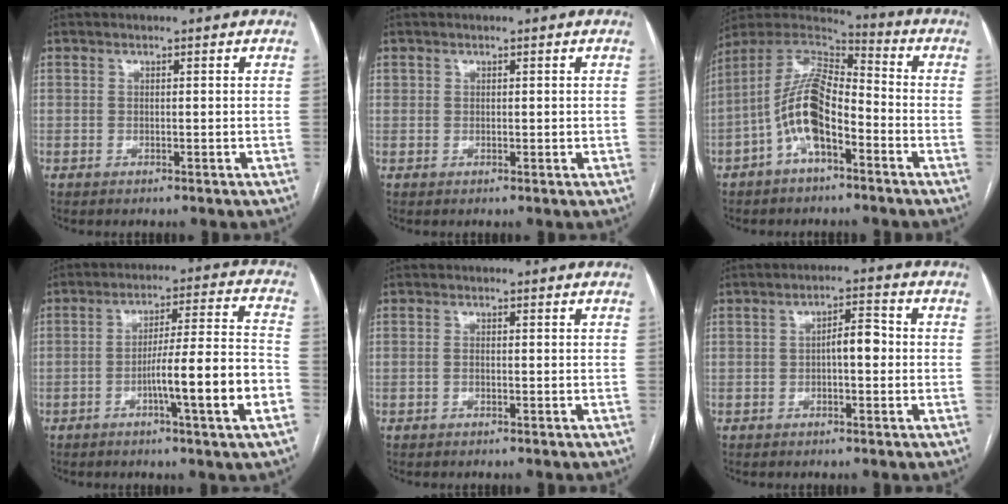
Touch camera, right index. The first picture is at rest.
{"total": 0.8, "force": [0.3, 0.8, 0.2], "torque": [0.008, 0.002, 0.002]}
{"total": 12.2, "force": [-4.5, 4.6, 10.4], "torque": [-0.215, 0.028, -0.084]}
{"total": 12.6, "force": [-4.5, -0.4, 11.8], "torque": [-0.184, 0.007, -0.071]}
{"total": 0.6, "force": [-0.3, 0.2, 0.4], "torque": [-0.005, 0.003, -0.007]}
{"total": 4.1, "force": [-0.4, 1.4, 3.8], "torque": [-0.058, 0.016, -0.007]}